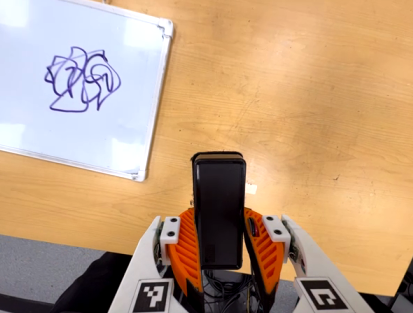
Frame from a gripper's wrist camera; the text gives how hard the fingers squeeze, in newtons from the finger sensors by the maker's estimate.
{"total": 5.6, "left": 4.0, "right": 7.2}